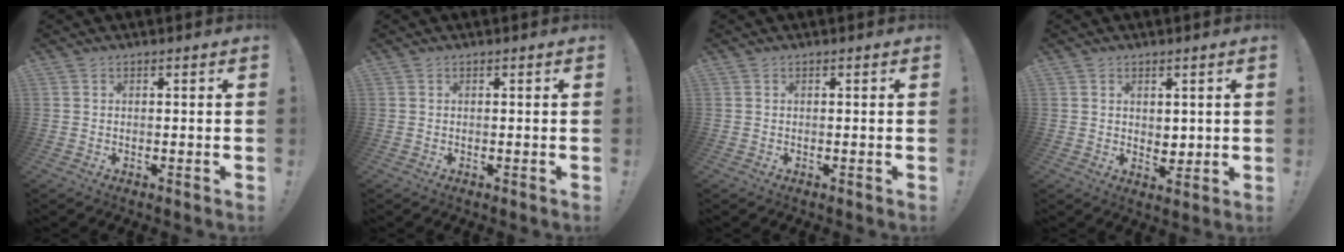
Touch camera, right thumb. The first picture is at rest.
{"total": 0.0}
{"total": 0.0}
{"total": 3.8, "force": [1.3, 3.3, 1.3], "torque": [-0.002, -0.012, 0.021]}